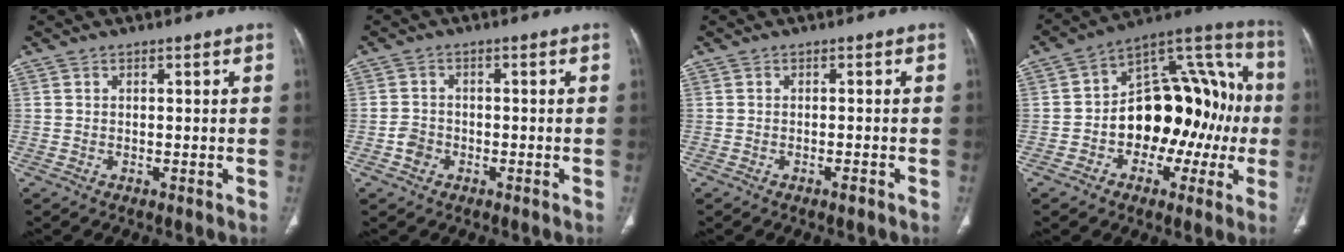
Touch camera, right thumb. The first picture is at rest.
{"total": 2.7, "force": [-1.2, 2.2, 1.0], "torque": [-0.008, 0.014, -0.025]}
{"total": 1.2, "force": [-0.8, 0.2, 0.8], "torque": [-0.019, 0.004, -0.013]}
{"total": 21.7, "force": [-2.5, 14.0, 16.4], "torque": [-0.190, 0.066, -0.036]}